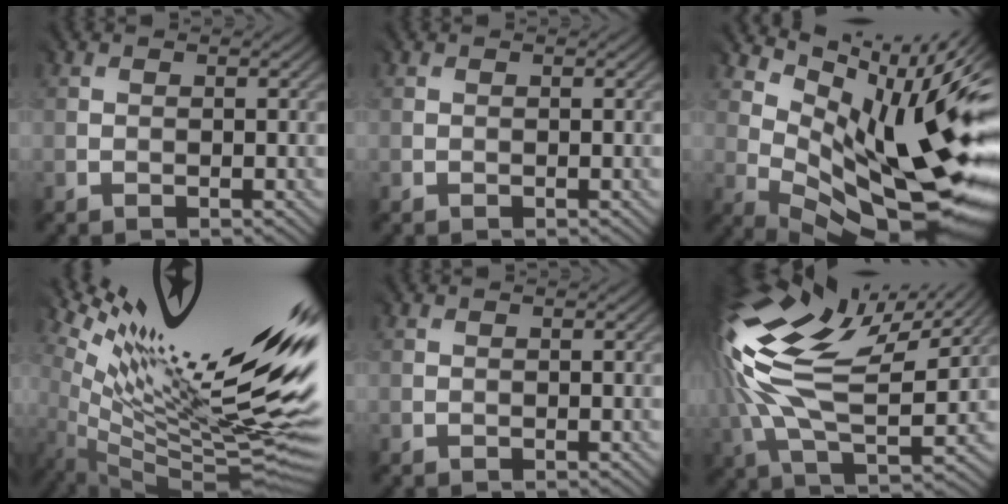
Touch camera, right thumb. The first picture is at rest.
{"total": 0.0}
{"total": 17.3, "force": [2.9, 7.4, 15.4], "torque": [-0.234, -0.007, 0.064]}
{"total": 19.8, "force": [6.5, 4.7, 18.2], "torque": [-0.232, 0.024, 0.118]}
{"total": 0.0}
{"total": 17.2, "force": [7.0, 8.0, 13.5], "torque": [-0.321, 0.029, 0.124]}